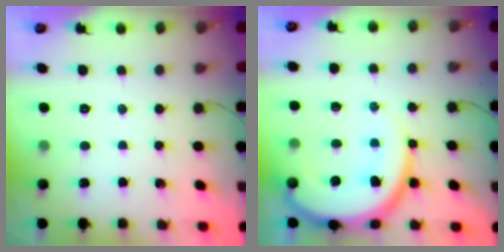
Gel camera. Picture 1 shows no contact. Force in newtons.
{"total": 15.6, "press": 15.5, "slide": 1.6}